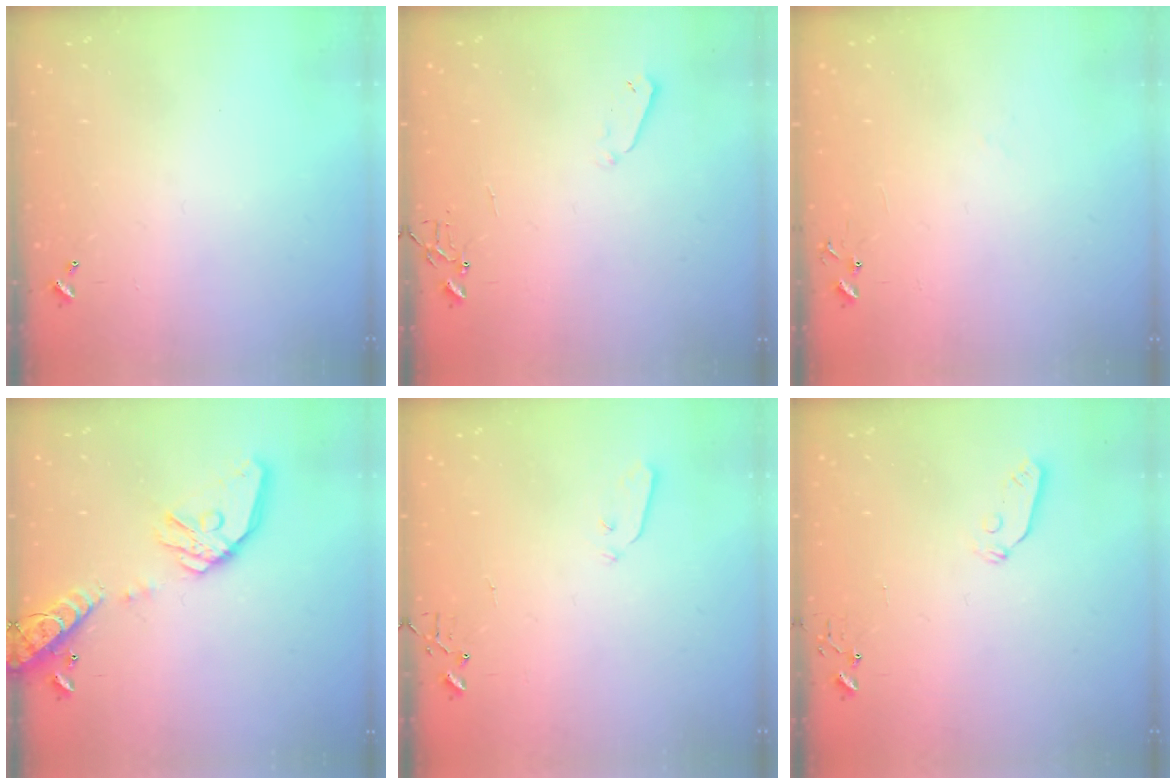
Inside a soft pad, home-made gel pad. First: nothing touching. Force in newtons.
{"total": 3.3, "press": 3.2, "slide": 0.7}
{"total": 6.8, "press": 6.8, "slide": 0.6}
{"total": 17.0, "press": 16.8, "slide": 2.6}
{"total": 3.7, "press": 3.7, "slide": 0.1}
{"total": 4.6, "press": 4.6, "slide": 0.3}